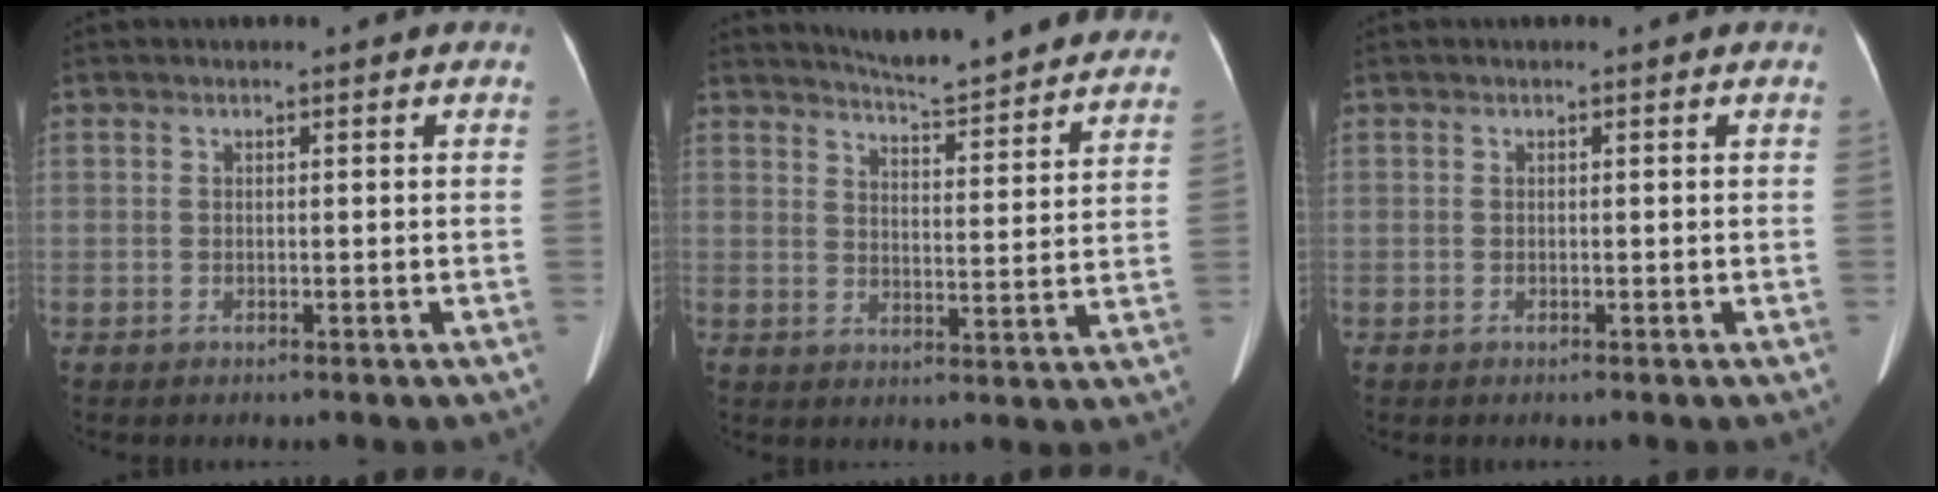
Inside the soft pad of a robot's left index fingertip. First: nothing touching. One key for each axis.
{"total": 17.3, "fx": 16.3, "fy": 1.3, "fz": 5.6, "tx": -0.076, "ty": -0.033, "tz": 0.200}
{"total": 0.0}